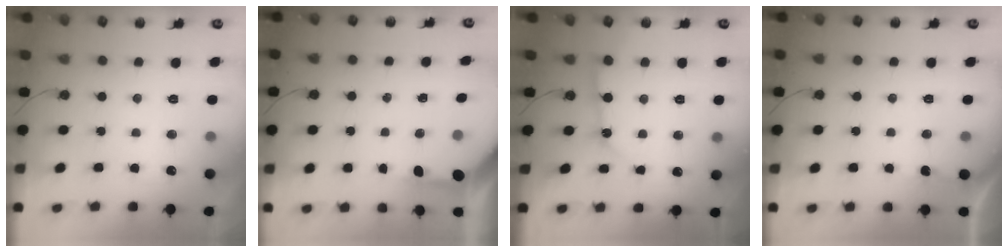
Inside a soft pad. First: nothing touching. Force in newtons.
{"total": 3.5, "press": 3.5, "slide": 0.5}
{"total": 7.5, "press": 7.5, "slide": 0.9}
{"total": 2.5, "press": 2.5, "slide": 0.4}